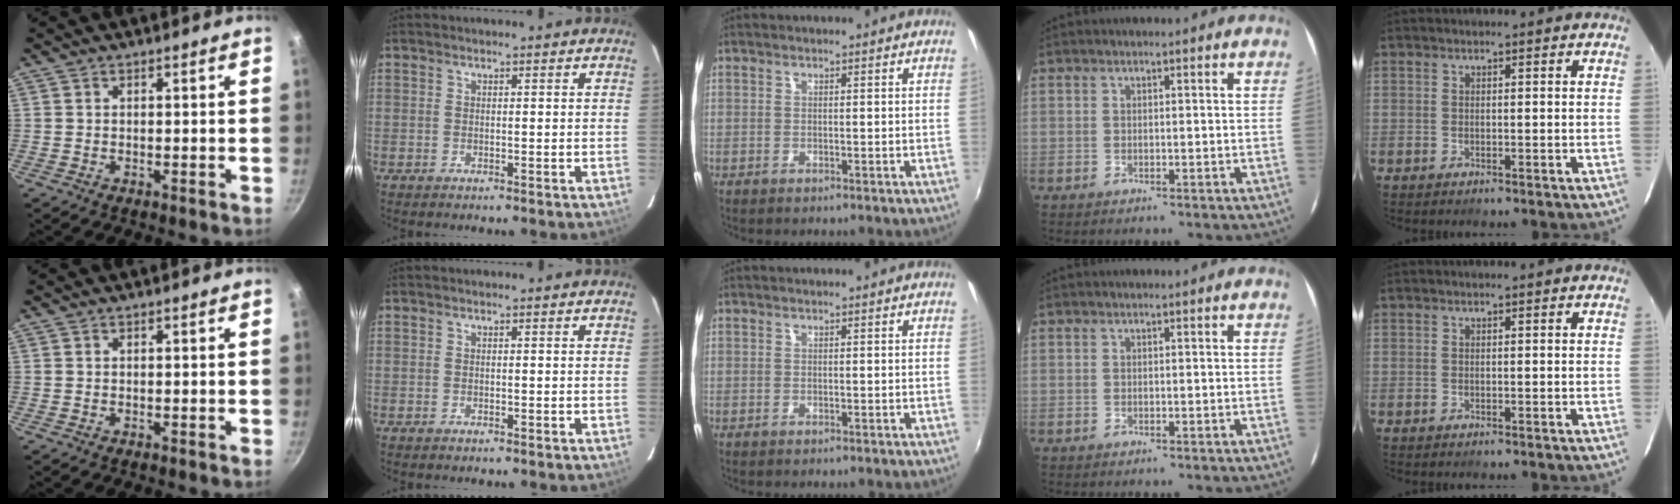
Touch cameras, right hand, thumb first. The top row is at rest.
{}